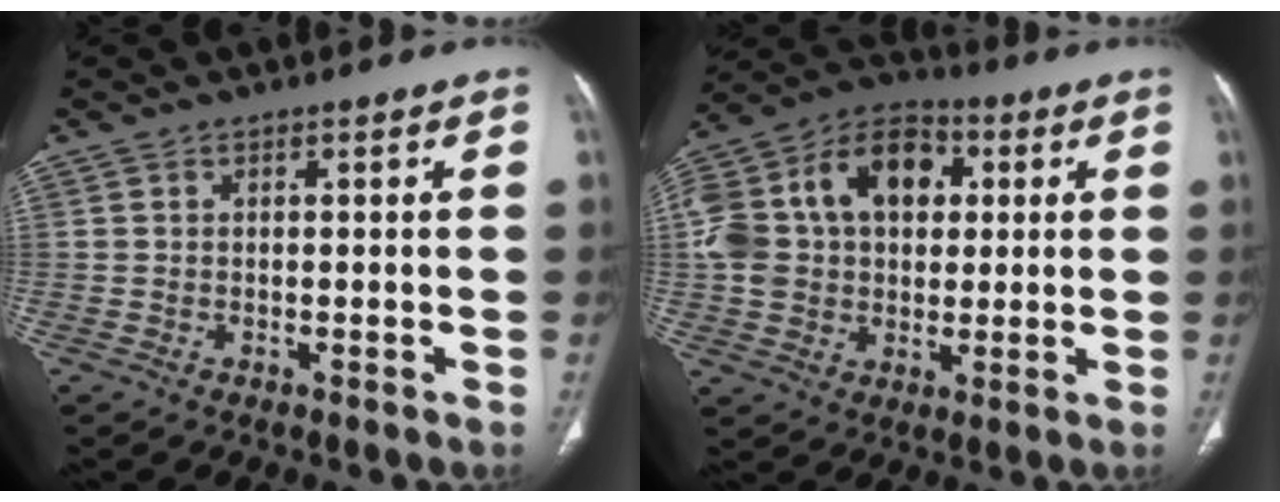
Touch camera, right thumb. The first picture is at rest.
{"total": 21.2, "force": [3.9, 15.0, 14.4], "torque": [-0.261, 0.030, 0.063]}